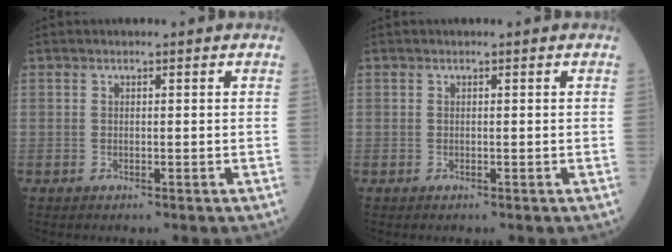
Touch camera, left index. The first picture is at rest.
{"total": 0.0}